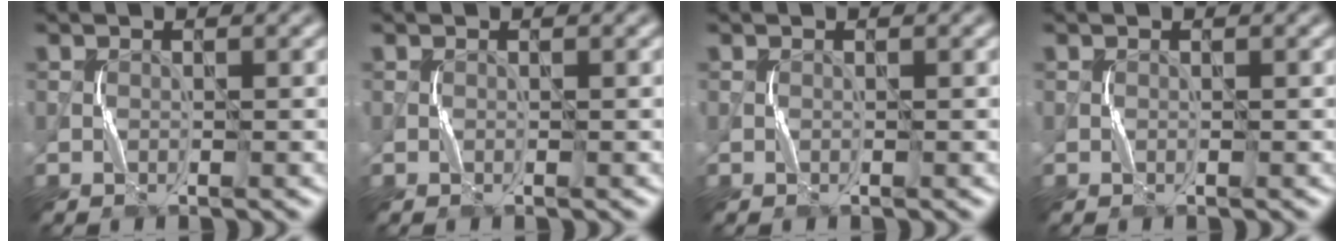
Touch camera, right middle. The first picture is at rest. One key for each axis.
{"total": 0.0}
{"total": 0.0}
{"total": 0.0}